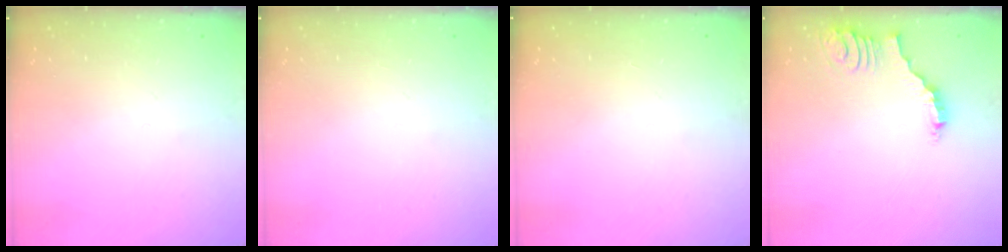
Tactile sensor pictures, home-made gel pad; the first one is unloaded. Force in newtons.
{"total": 0.0}
{"total": 1.6, "press": 1.6, "slide": 0.1}
{"total": 3.9, "press": 3.9, "slide": 0.3}